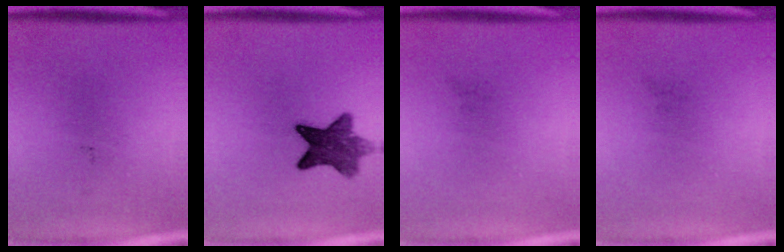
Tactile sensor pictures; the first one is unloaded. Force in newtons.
{"total": 8.5}
{"total": 0.0}
{"total": 0.0}